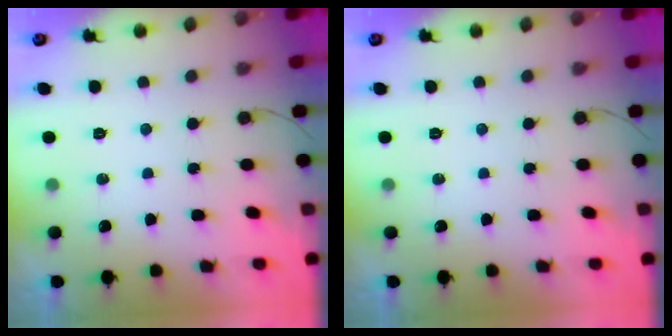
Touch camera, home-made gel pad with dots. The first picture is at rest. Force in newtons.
{"total": 0.0}